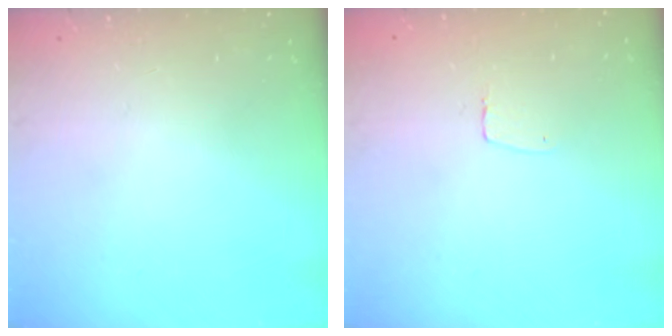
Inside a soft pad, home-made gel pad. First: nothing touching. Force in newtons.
{"total": 3.5, "press": 3.5, "slide": 0.3}